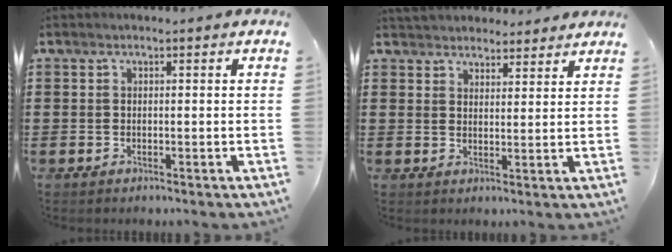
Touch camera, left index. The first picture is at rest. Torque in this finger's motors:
{"motor_torque": [2.14, 0.00, -0.03, -0.09]}